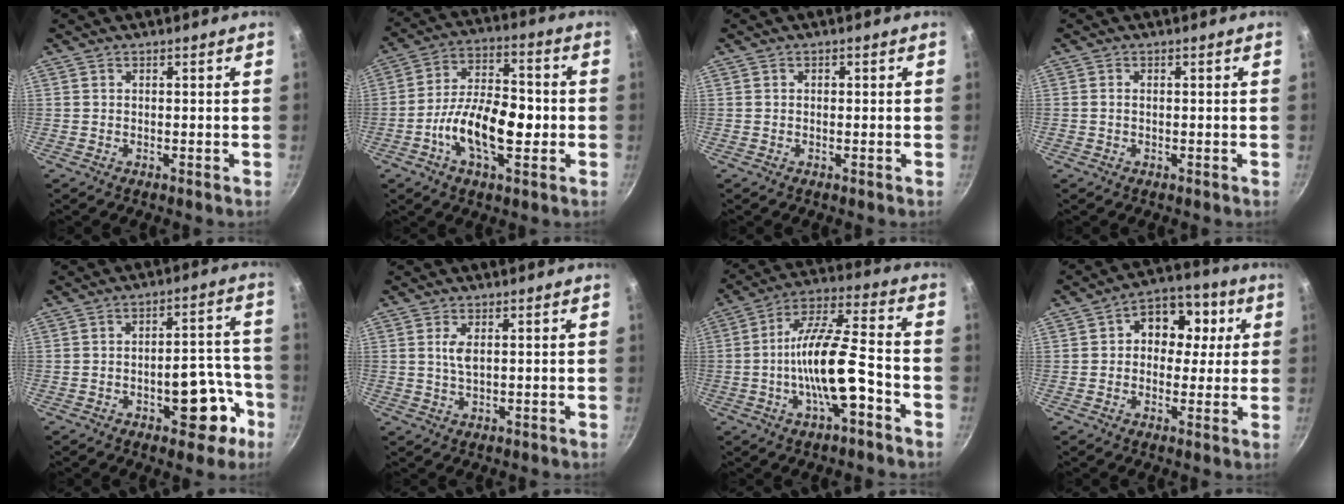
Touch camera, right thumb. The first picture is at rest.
{"total": 14.5, "force": [-3.2, 7.3, 12.2], "torque": [-0.190, 0.040, -0.065]}
{"total": 0.7, "force": [0.1, 0.7, 0.4], "torque": [-0.002, 0.005, 0.000]}
{"total": 0.8, "force": [-0.1, 0.6, 0.6], "torque": [-0.010, 0.003, -0.002]}
{"total": 11.5, "force": [-5.1, 6.0, 8.4], "torque": [-0.057, 0.049, -0.062]}
{"total": 2.7, "force": [0.7, 1.2, 2.3], "torque": [-0.044, -0.004, 0.015]}
{"total": 15.0, "force": [-4.9, 4.6, 13.4], "torque": [-0.232, 0.041, -0.096]}
{"total": 11.1, "force": [2.2, 8.7, 6.5], "torque": [-0.047, 0.012, 0.014]}